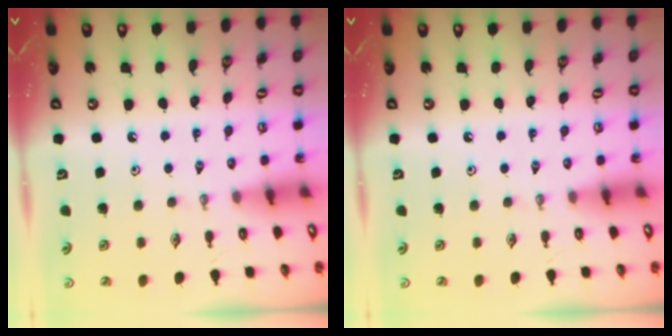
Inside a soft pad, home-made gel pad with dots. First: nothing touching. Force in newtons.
{"total": 0.0}